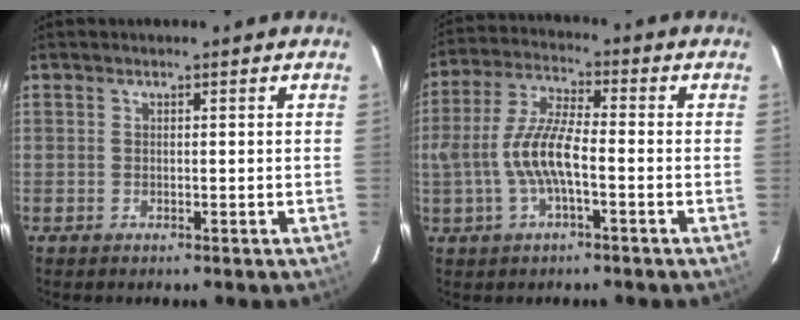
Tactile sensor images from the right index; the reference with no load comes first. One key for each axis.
{"total": 9.5, "fx": -2.3, "fy": 2.7, "fz": 8.9, "tx": -0.188, "ty": 0.007, "tz": -0.041}